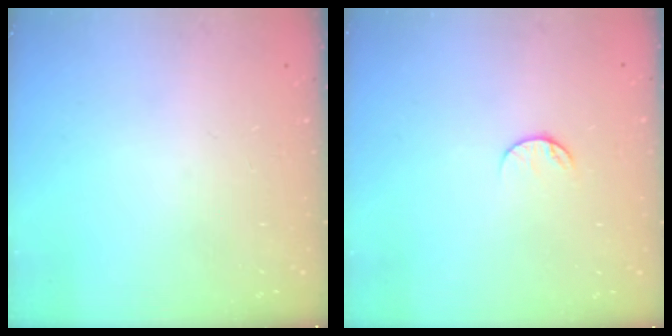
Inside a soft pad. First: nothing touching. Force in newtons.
{"total": 6.1, "press": 6.1, "slide": 0.7}